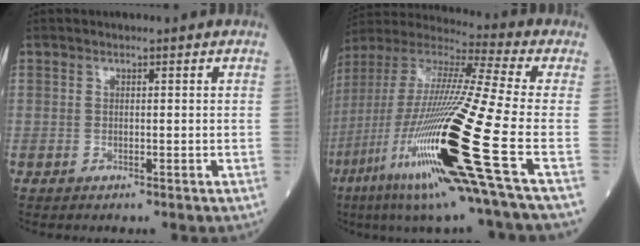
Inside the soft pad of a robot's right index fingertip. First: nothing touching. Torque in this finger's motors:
{"motor_torque": [2.14, 0.00, 1.06, 0.22]}